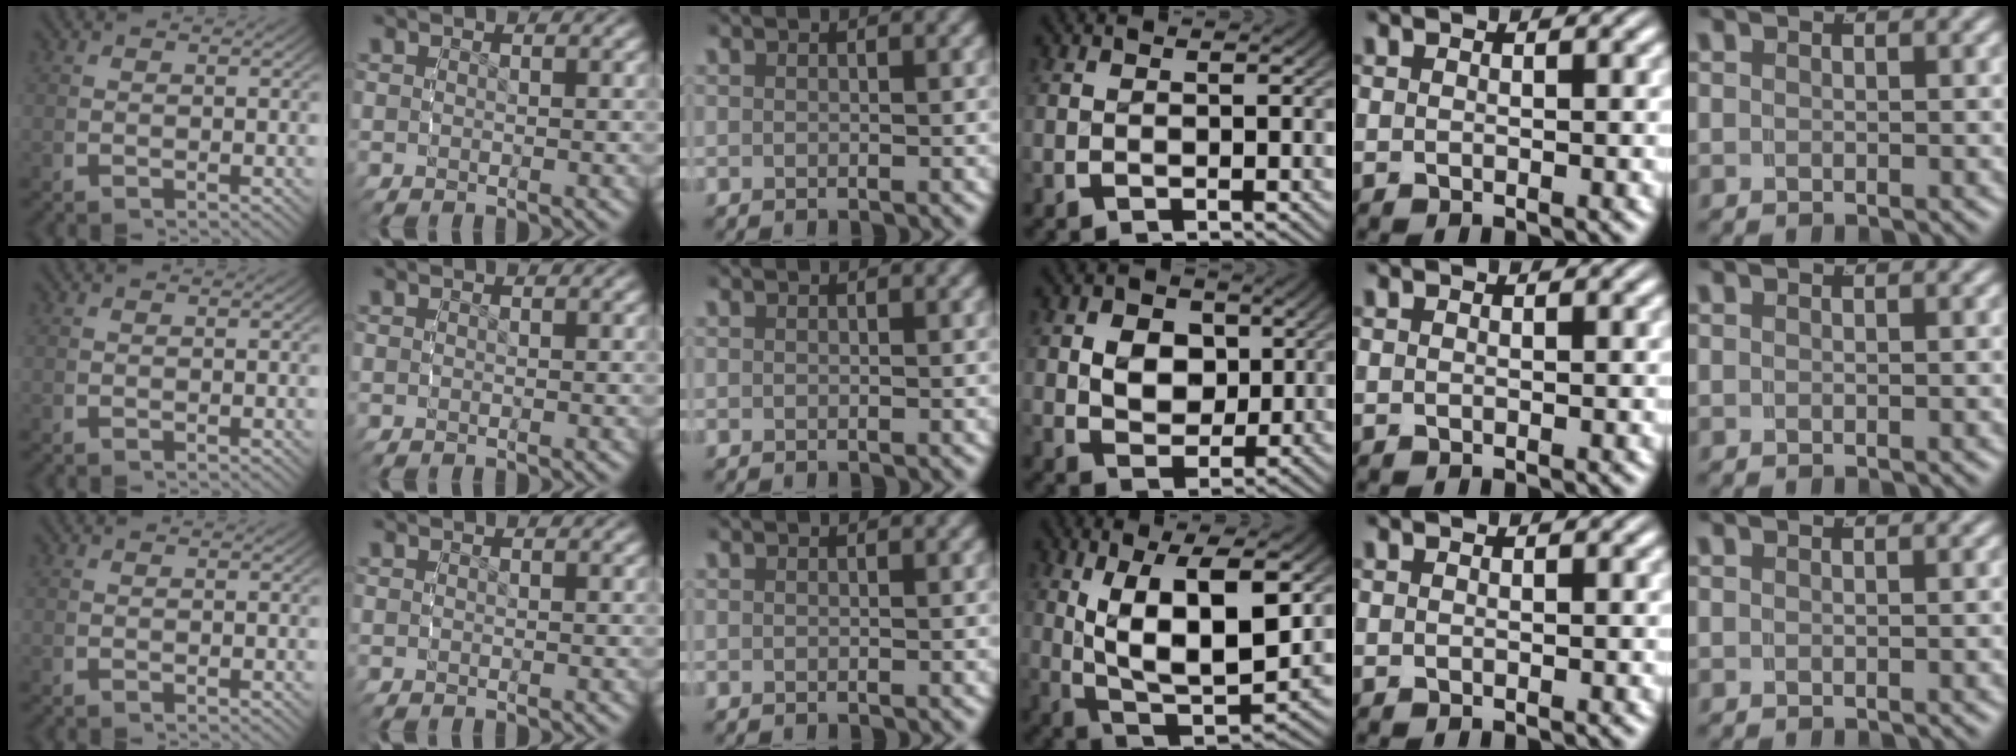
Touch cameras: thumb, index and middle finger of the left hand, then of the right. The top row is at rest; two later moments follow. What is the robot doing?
{"motion": "grasp_and_lifting", "object": "camera"}